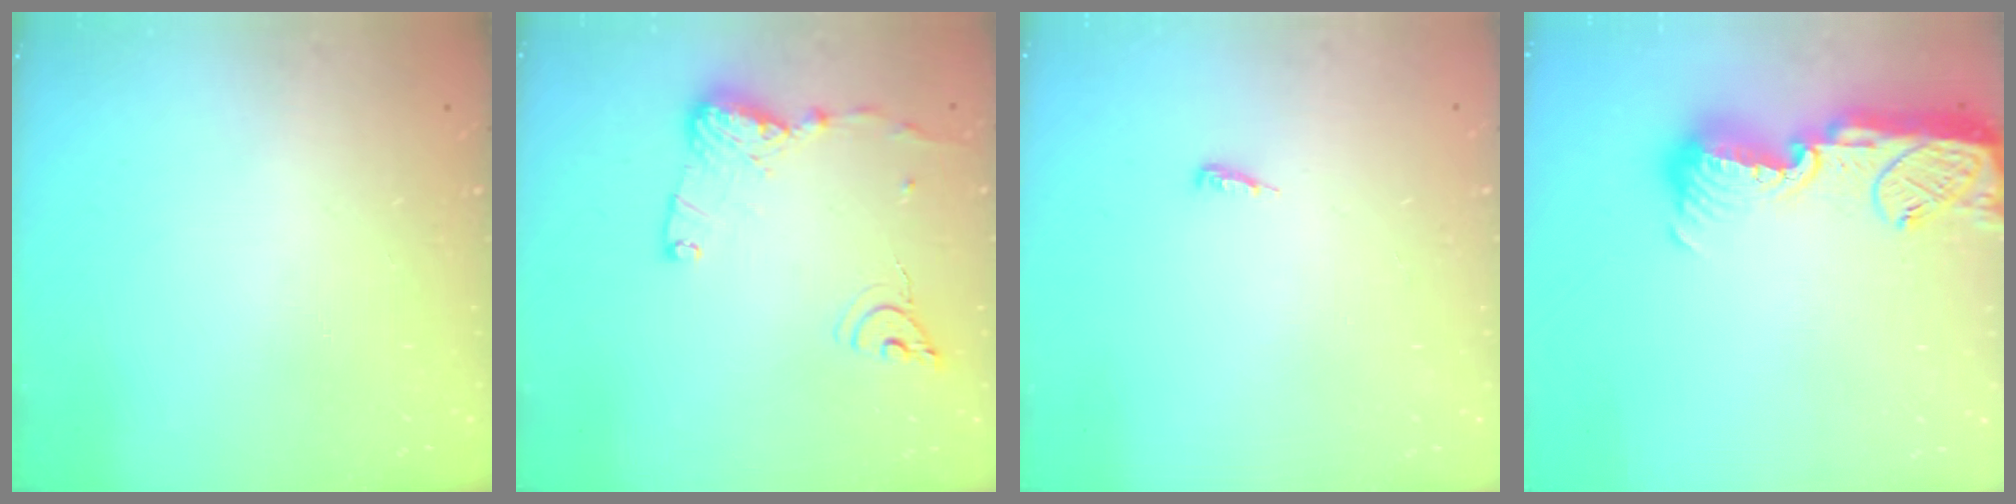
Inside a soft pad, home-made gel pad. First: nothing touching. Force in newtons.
{"total": 12.7, "press": 12.6, "slide": 1.4}
{"total": 4.6, "press": 4.5, "slide": 0.9}
{"total": 14.9, "press": 14.9, "slide": 1.0}